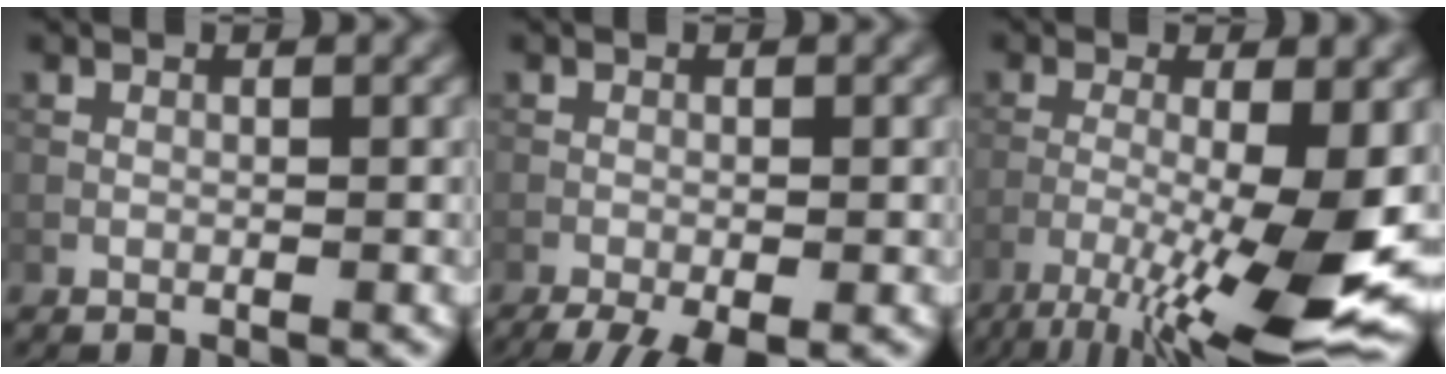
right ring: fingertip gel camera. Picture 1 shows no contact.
{"total": 4.8, "force": [-3.4, 1.2, 3.2], "torque": [-0.063, -0.026, -0.045]}
{"total": 11.4, "force": [-4.8, 1.9, 10.2], "torque": [-0.191, -0.017, -0.074]}